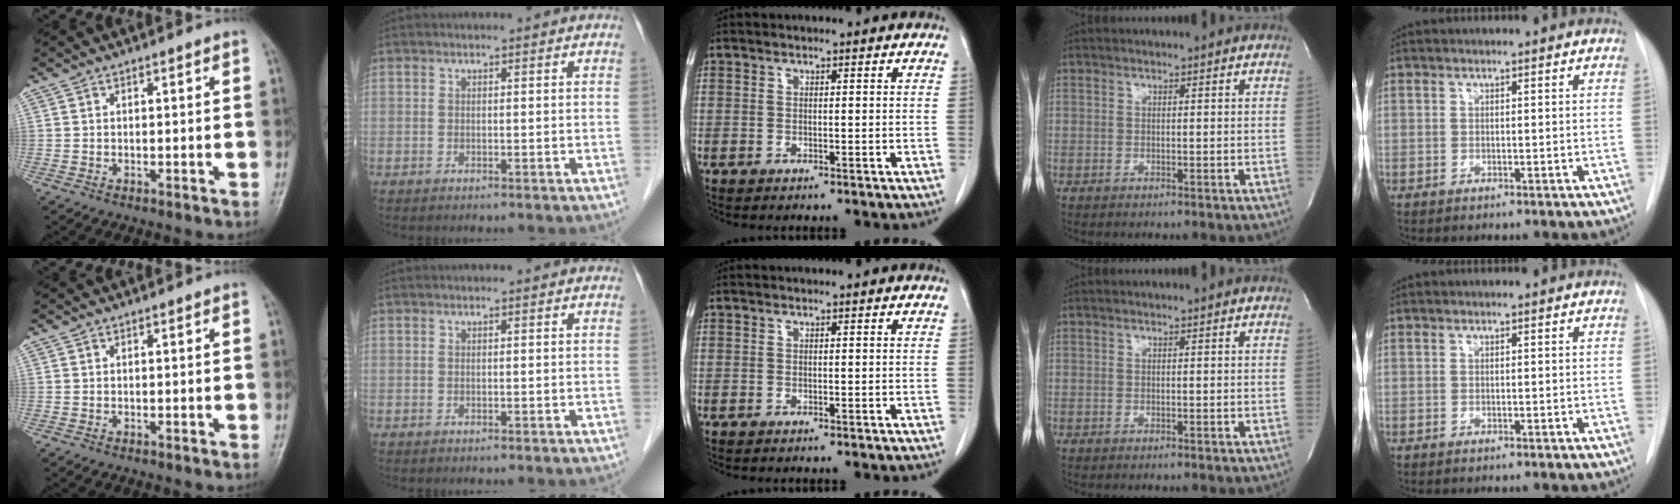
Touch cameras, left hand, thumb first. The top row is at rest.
{}